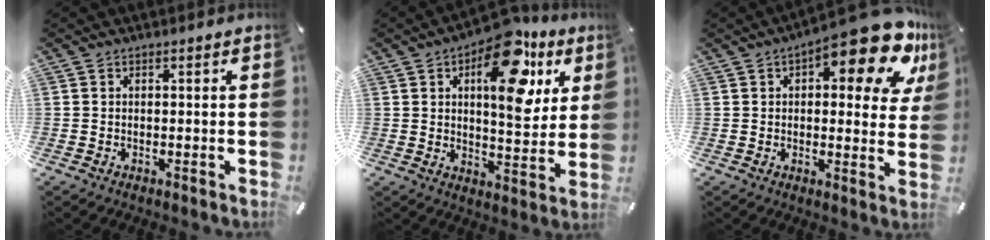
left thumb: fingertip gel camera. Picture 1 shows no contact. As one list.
[{"total": 19.9, "force": [8.8, 9.6, 15.0], "torque": [-0.203, -0.039, 0.138]}, {"total": 16.3, "force": [9.4, 5.7, 12.0], "torque": [-0.158, -0.066, 0.153]}]